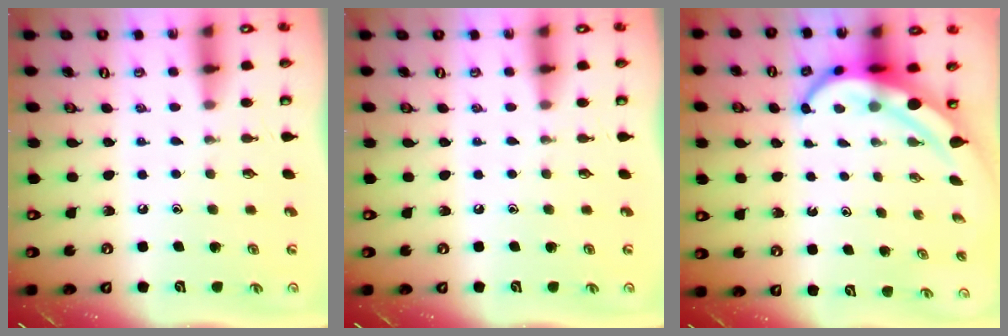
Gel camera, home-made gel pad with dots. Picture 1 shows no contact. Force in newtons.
{"total": 0.0}
{"total": 7.0, "press": 6.9, "slide": 1.1}